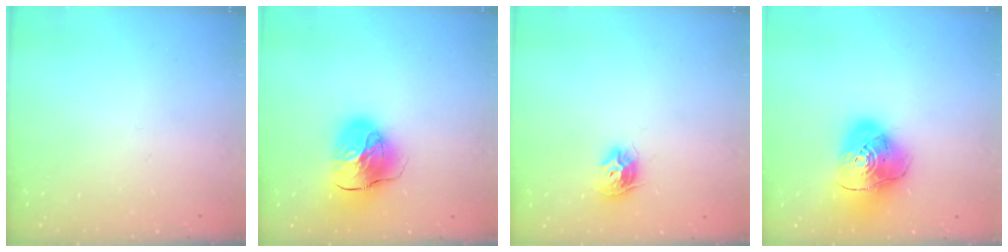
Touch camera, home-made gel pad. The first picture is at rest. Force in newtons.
{"total": 14.1, "press": 14.0, "slide": 2.0}
{"total": 9.3, "press": 9.3, "slide": 0.2}
{"total": 14.0, "press": 13.9, "slide": 1.8}